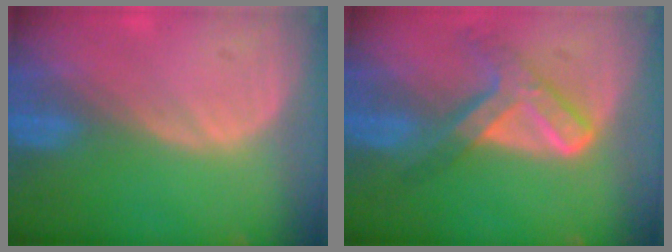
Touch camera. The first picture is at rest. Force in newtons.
{"total": 7.3, "press": 6.1, "slide": 4.0}